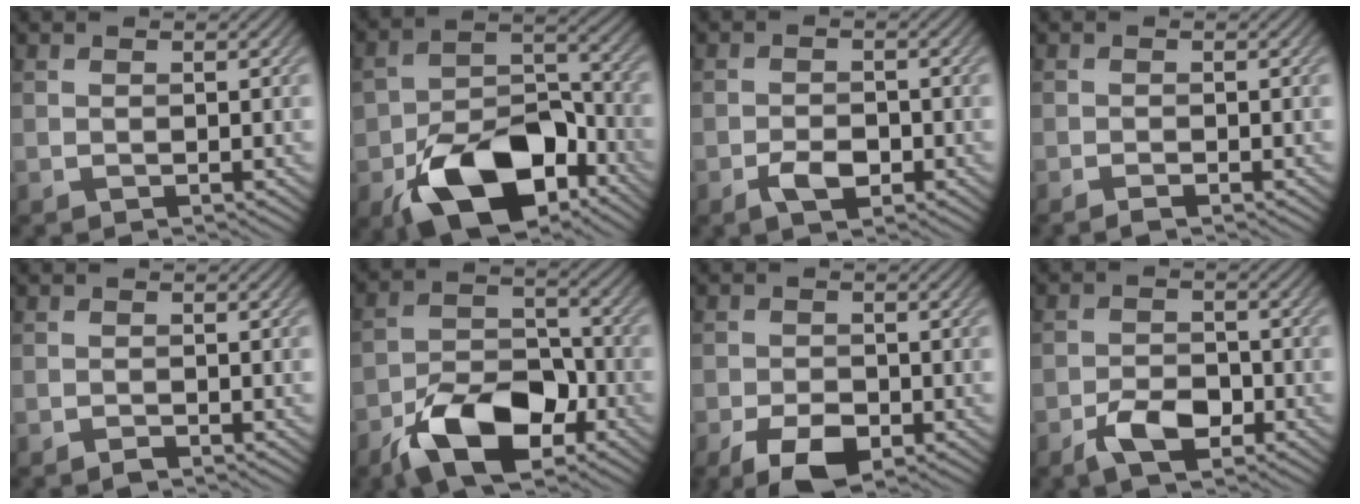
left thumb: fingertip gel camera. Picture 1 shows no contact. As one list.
[{"total": 14.3, "force": [-7.7, 8.2, 8.9], "torque": [-0.161, -0.020, -0.135]}, {"total": 3.3, "force": [-1.8, 1.6, 2.3], "torque": [-0.042, -0.002, -0.035]}, {"total": 1.3, "force": [-1.0, 0.2, 0.8], "torque": [-0.016, 0.001, -0.020]}, {"total": 0.7, "force": [-0.6, 0.2, 0.3], "torque": [-0.005, 0.001, -0.014]}, {"total": 12.0, "force": [-6.9, 6.1, 7.7], "torque": [-0.145, -0.002, -0.131]}, {"total": 6.2, "force": [-3.5, 3.2, 4.0], "torque": [-0.075, -0.008, -0.065]}, {"total": 5.0, "force": [-2.9, 2.4, 3.3], "torque": [-0.061, 0.000, -0.056]}]